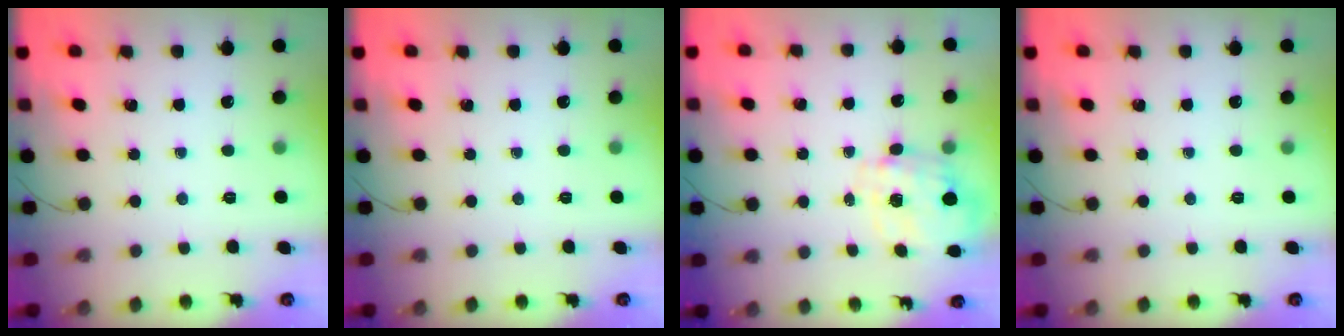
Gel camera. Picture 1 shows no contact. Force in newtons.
{"total": 0.0}
{"total": 2.6, "press": 2.4, "slide": 1.0}
{"total": 0.0}